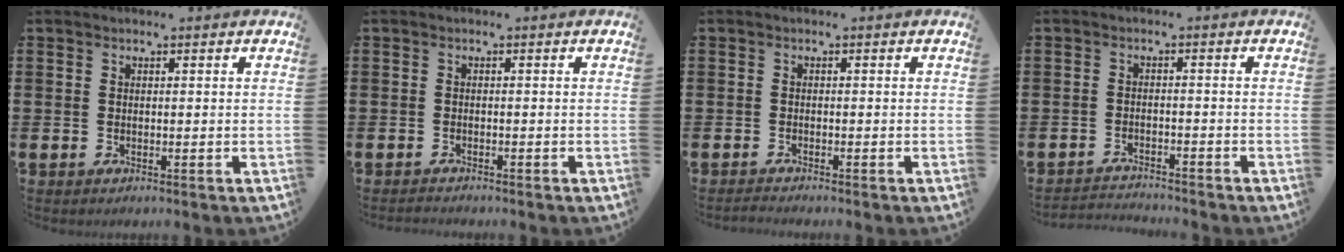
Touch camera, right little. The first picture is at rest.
{"total": 0.6, "force": [-0.6, 0.0, 0.0], "torque": [0.000, -0.002, -0.013]}
{"total": 0.6, "force": [-0.6, 0.0, 0.2], "torque": [-0.004, -0.002, -0.012]}
{"total": 2.0, "force": [-2.0, 0.0, -0.2], "torque": [-0.001, 0.002, -0.045]}